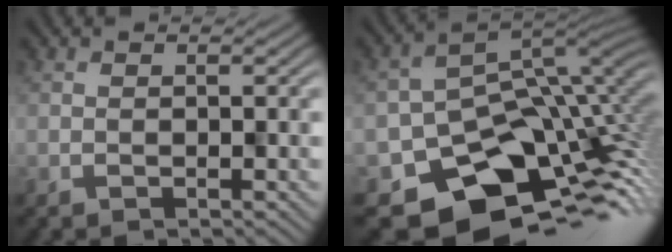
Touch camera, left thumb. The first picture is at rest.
{"total": 11.2, "force": [-5.2, 8.5, 5.2], "torque": [-0.101, -0.042, -0.073]}